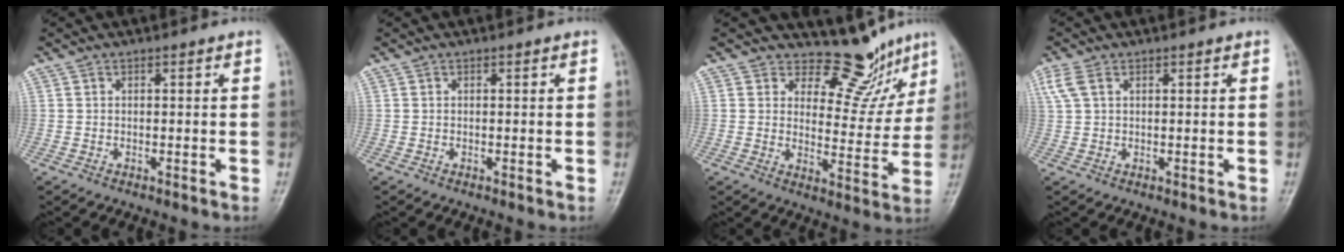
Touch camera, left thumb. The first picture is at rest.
{"total": 0.0}
{"total": 9.9, "force": [8.6, 4.4, 2.2], "torque": [0.012, -0.078, 0.116]}
{"total": 3.5, "force": [1.5, 2.1, 2.4], "torque": [-0.072, 0.015, 0.036]}